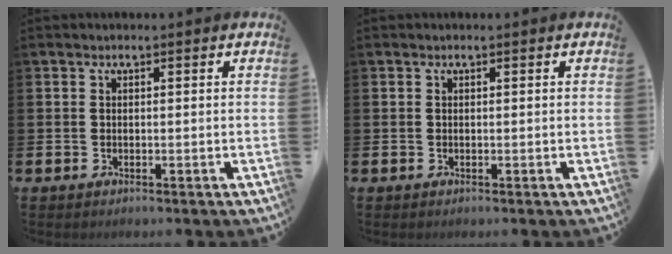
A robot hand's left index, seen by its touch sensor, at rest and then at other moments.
{"total": 0.0}